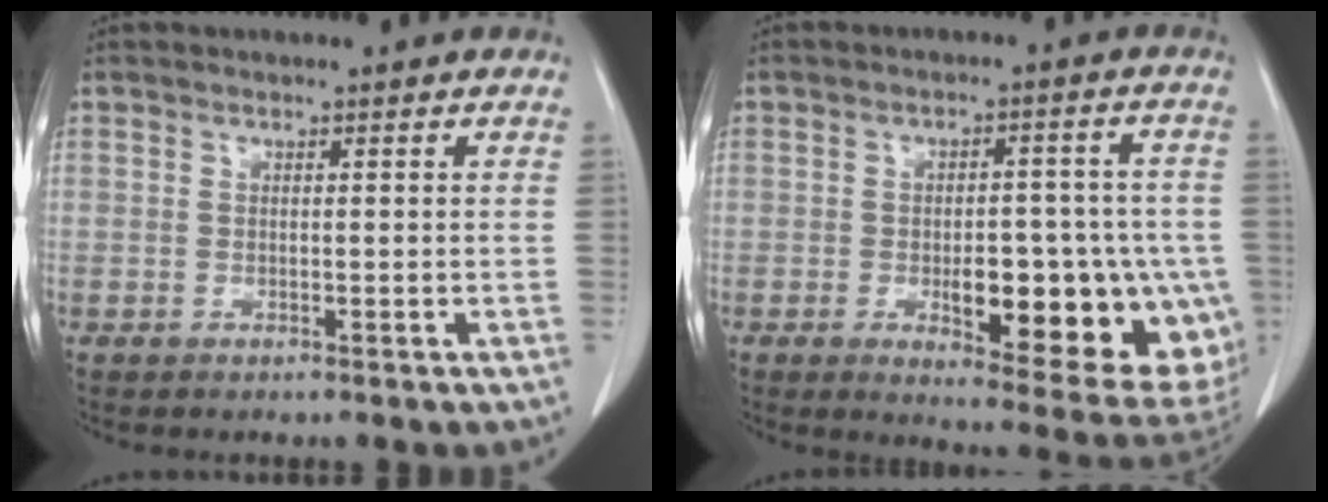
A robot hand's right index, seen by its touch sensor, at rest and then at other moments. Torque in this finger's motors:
{"motor_torque": [1.62, -0.52, 0.75, 0.09]}